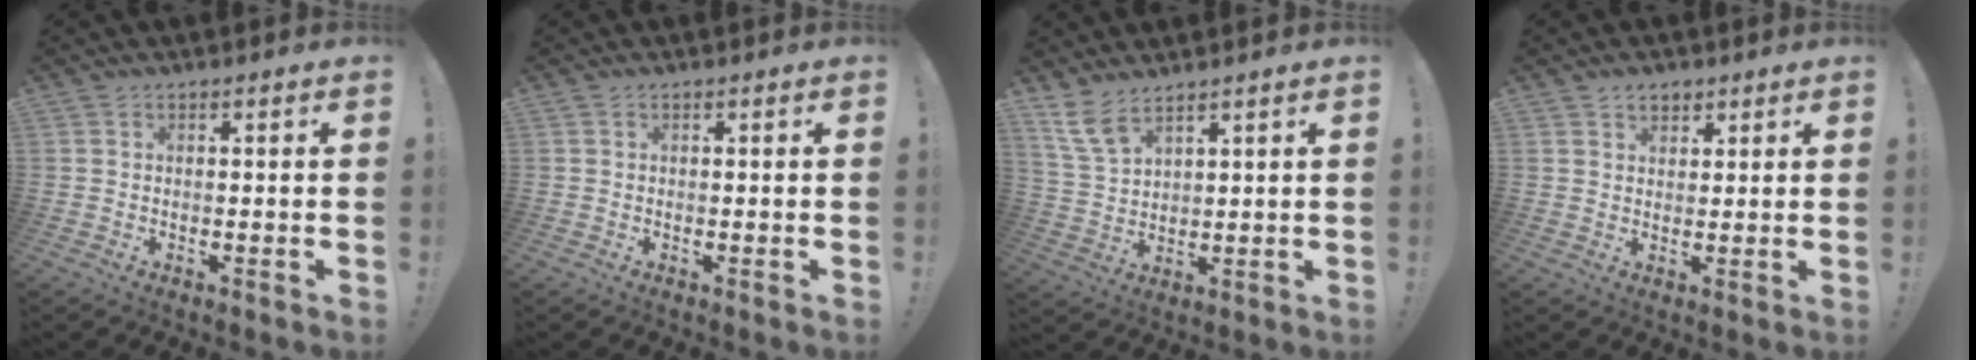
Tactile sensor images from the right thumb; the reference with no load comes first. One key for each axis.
{"total": 0.0}
{"total": 6.1, "fx": 4.8, "fy": 1.7, "fz": 3.5, "tx": -0.071, "ty": -0.024, "tz": 0.090}
{"total": 3.3, "fx": 2.4, "fy": 2.2, "fz": 1.0, "tx": -0.007, "ty": -0.012, "tz": 0.041}